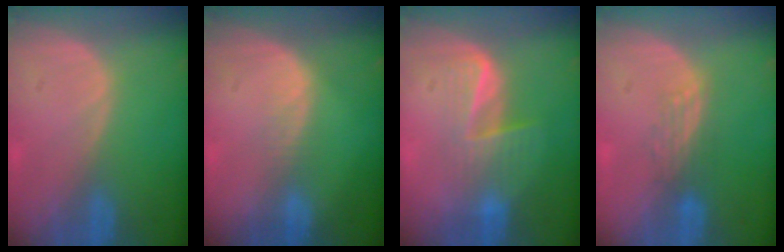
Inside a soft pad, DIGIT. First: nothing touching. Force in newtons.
{"total": 1.6, "press": 1.6, "slide": 0.1}
{"total": 5.8, "press": 5.5, "slide": 2.0}
{"total": 2.8, "press": 2.4, "slide": 1.4}